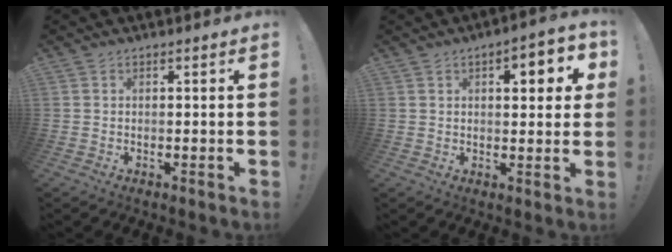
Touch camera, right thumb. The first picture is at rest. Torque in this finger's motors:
{"motor_torque": [-0.49, 0.84, 0.04, 0.33, 0.18]}